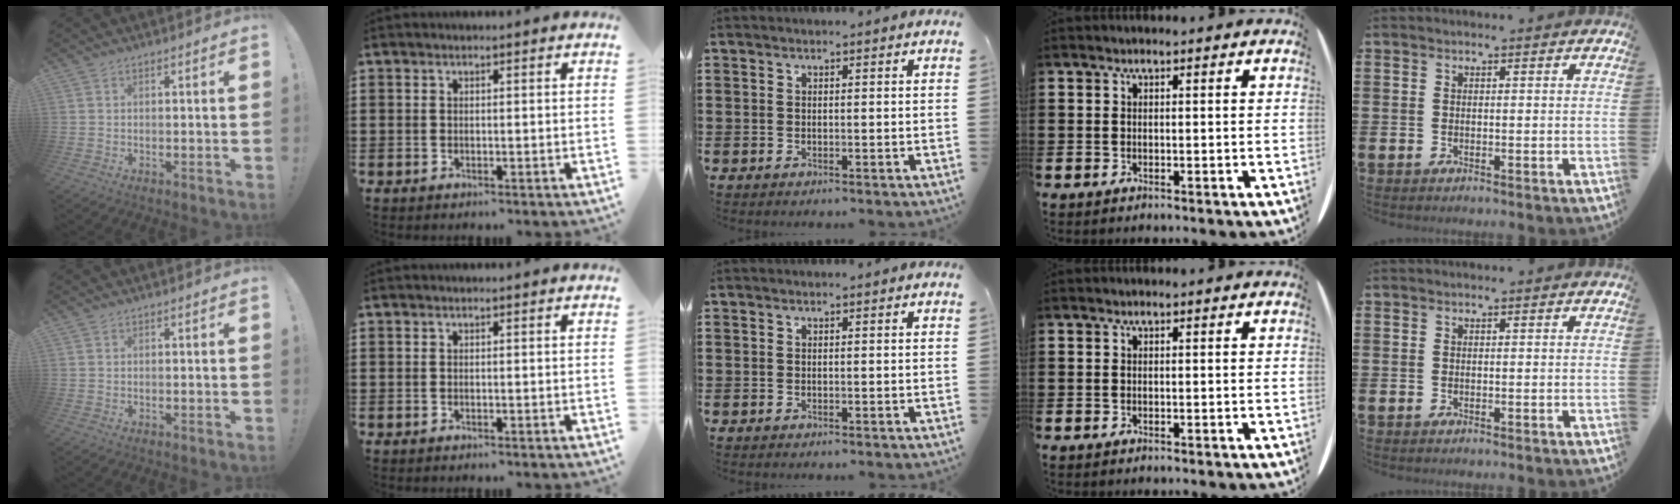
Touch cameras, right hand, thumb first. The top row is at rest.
{}